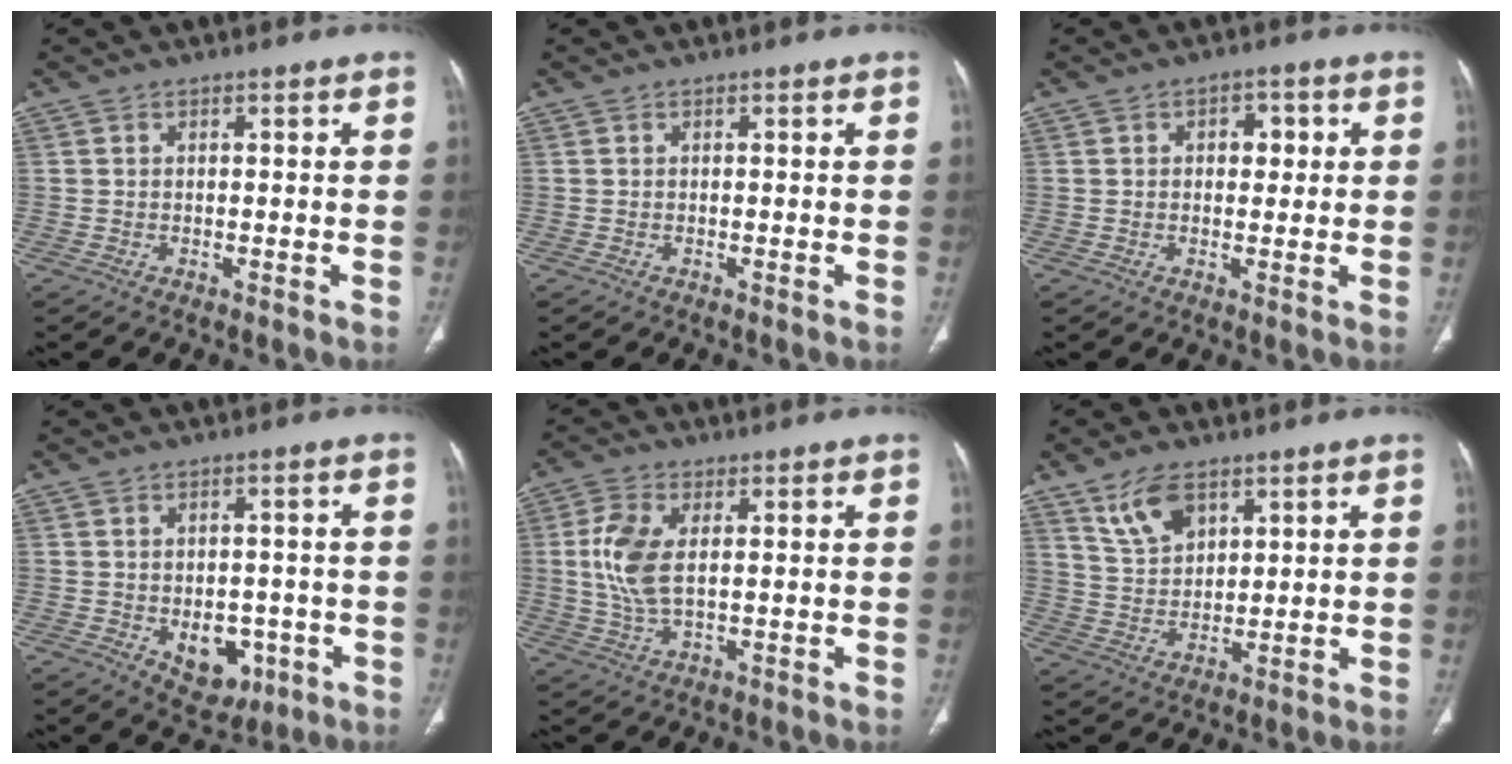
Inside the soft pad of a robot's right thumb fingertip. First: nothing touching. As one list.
[{"total": 0.0}, {"total": 4.2, "force": [1.1, 2.8, 3.0], "torque": [-0.018, 0.001, 0.012]}, {"total": 8.1, "force": [-2.4, 5.7, 5.3], "torque": [-0.039, 0.009, -0.015]}, {"total": 8.4, "force": [1.2, 4.2, 7.2], "torque": [-0.171, -0.003, 0.028]}, {"total": 8.3, "force": [5.0, 4.5, 4.8], "torque": [-0.075, -0.025, 0.105]}]